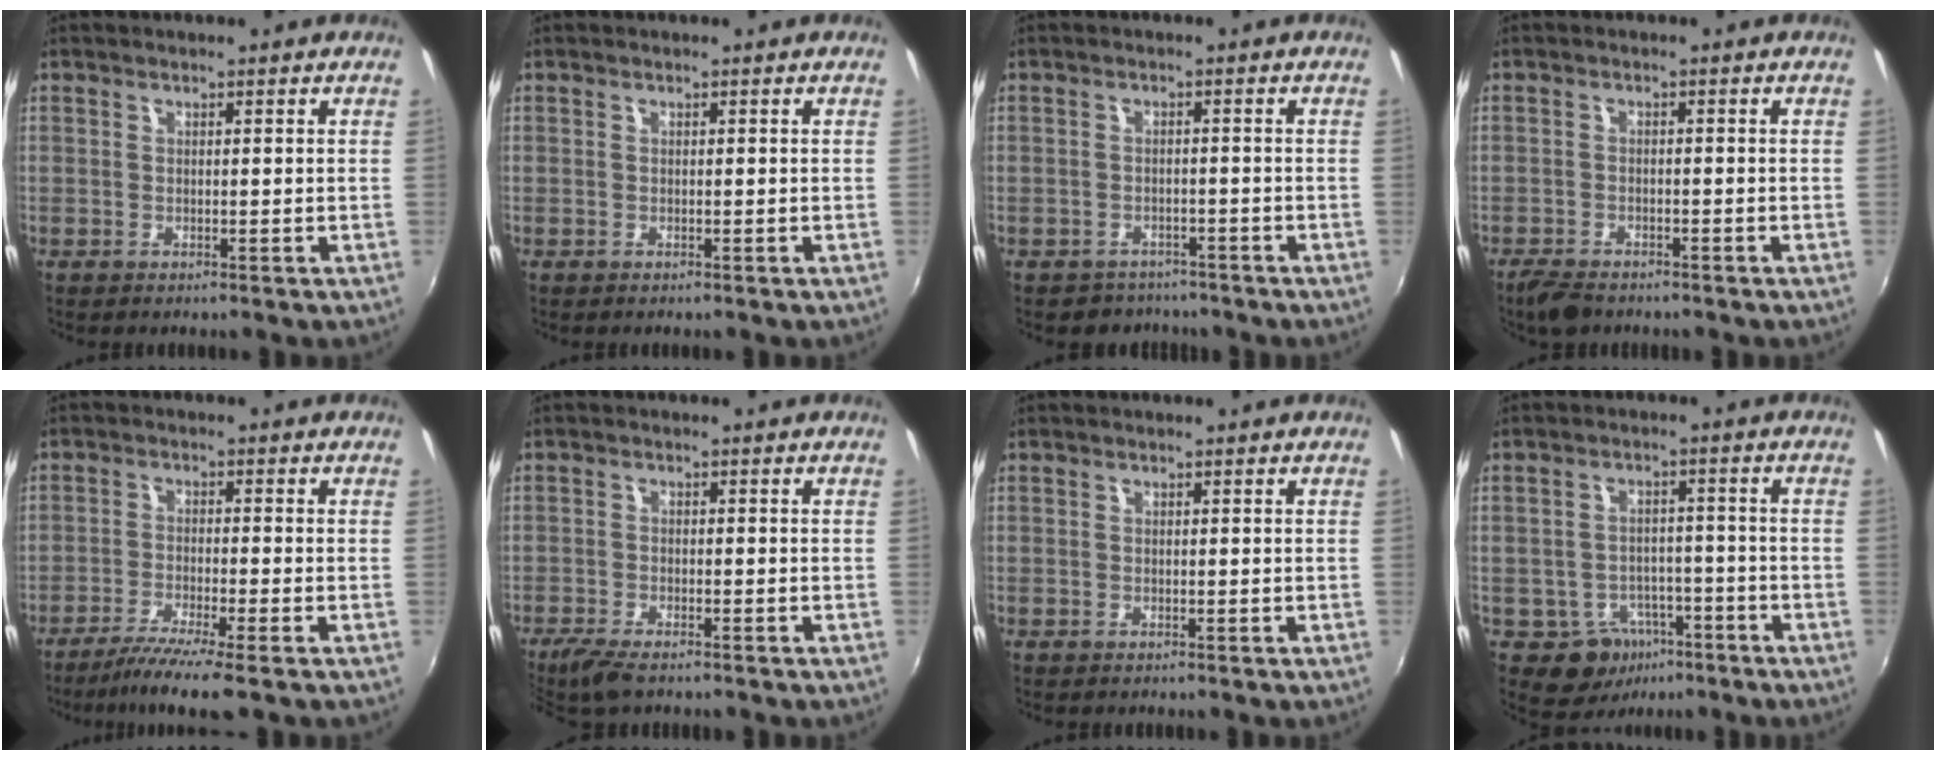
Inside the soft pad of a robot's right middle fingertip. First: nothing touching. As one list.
[{"total": 0.0}, {"total": 4.9, "force": [-4.2, 2.6, 0.3], "torque": [-0.020, -0.001, -0.062]}, {"total": 4.5, "force": [-3.8, 1.6, 1.8], "torque": [-0.052, -0.013, -0.070]}, {"total": 6.7, "force": [-5.2, -0.5, 4.3], "torque": [-0.101, -0.017, -0.093]}, {"total": 5.5, "force": [-4.4, 1.2, 3.0], "torque": [-0.080, -0.020, -0.084]}, {"total": 0.0}, {"total": 7.4, "force": [-4.4, 5.6, 1.8], "torque": [-0.038, 0.017, -0.048]}]